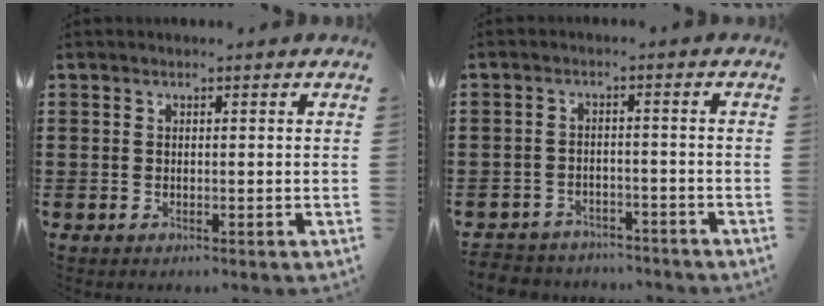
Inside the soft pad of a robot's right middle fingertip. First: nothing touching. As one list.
[{"total": 3.3, "force": [-3.3, 0.6, -0.3], "torque": [-0.004, -0.002, -0.070]}]